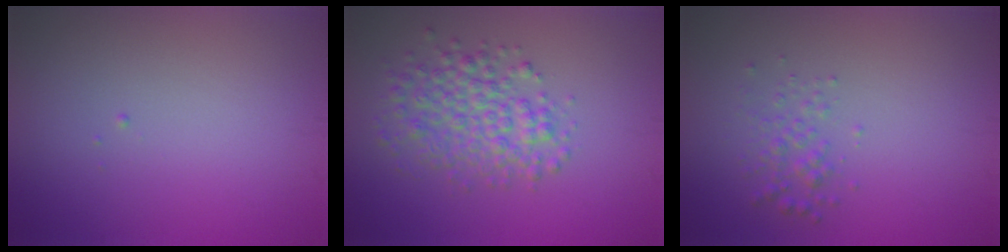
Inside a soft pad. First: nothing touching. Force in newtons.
{"total": 4.4, "press": 4.4, "slide": 0.1}
{"total": 1.7, "press": 1.7, "slide": 0.1}